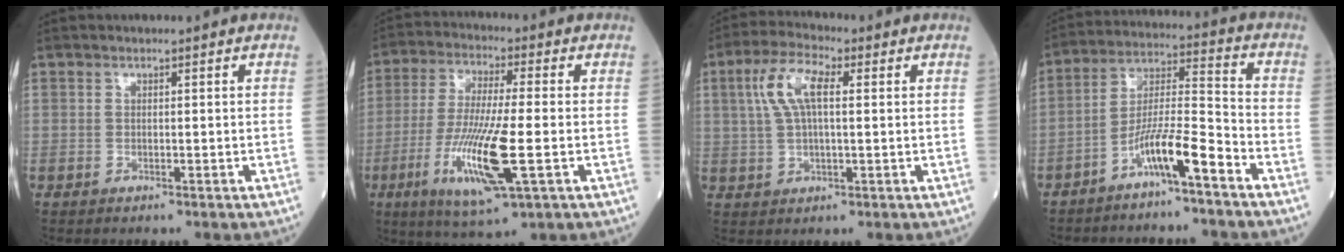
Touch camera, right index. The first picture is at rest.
{"total": 13.7, "force": [-4.0, 1.4, 13.0], "torque": [-0.264, -0.024, -0.072]}
{"total": 7.7, "force": [2.0, 2.5, 7.0], "torque": [-0.154, 0.019, 0.040]}
{"total": 8.7, "force": [-5.7, 0.1, 6.7], "torque": [-0.129, 0.007, -0.106]}